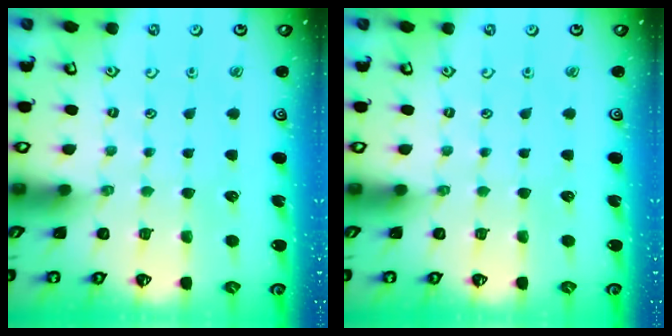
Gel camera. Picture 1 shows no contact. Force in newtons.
{"total": 0.0}